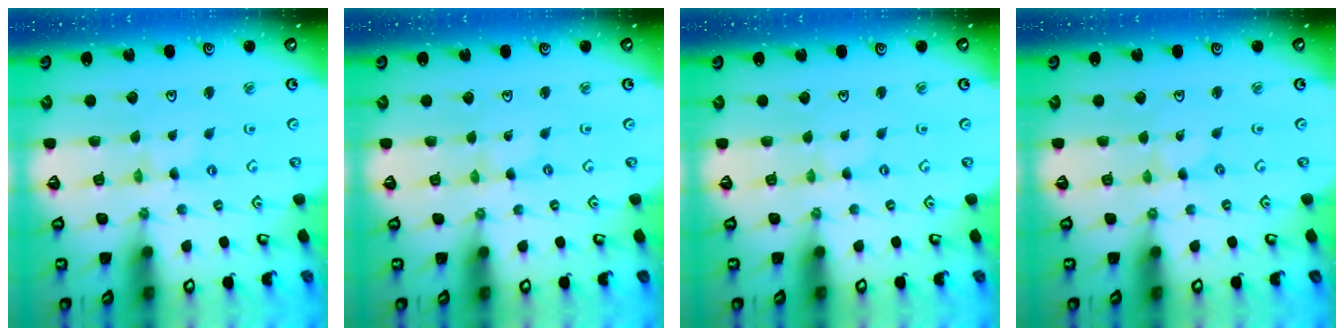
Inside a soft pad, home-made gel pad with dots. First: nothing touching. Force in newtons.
{"total": 0.0}
{"total": 0.0}
{"total": 0.0}